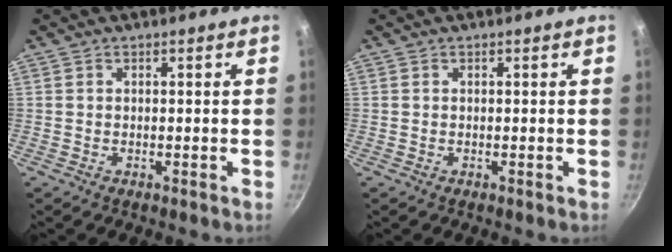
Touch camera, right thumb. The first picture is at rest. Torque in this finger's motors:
{"motor_torque": [0.00, 0.00, 0.00, 0.00, 0.00]}